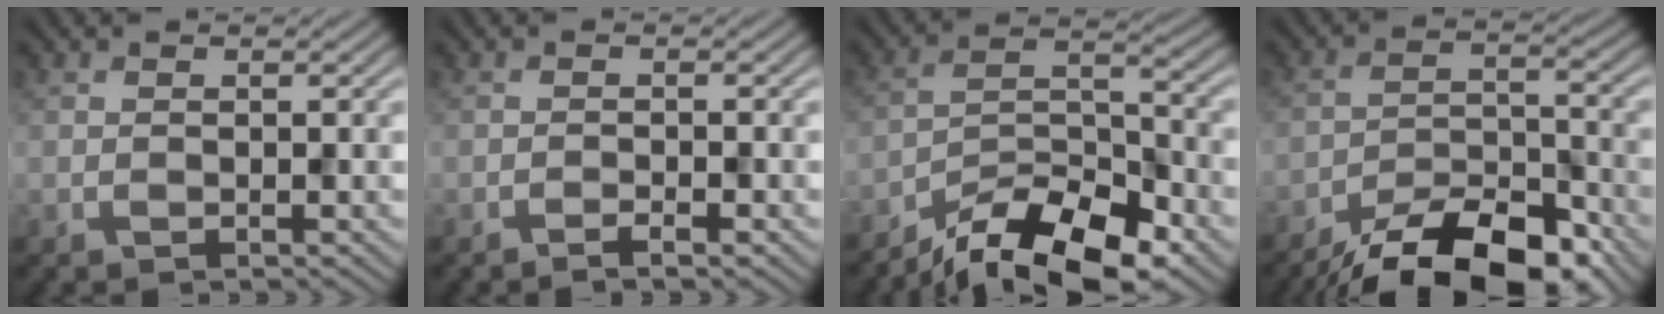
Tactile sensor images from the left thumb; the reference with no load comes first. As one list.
[{"total": 1.5, "force": [-1.1, 0.0, 1.0], "torque": [-0.017, 0.004, -0.021]}, {"total": 13.0, "force": [-10.3, 3.6, 7.0], "torque": [-0.123, 0.000, -0.189]}, {"total": 13.5, "force": [-10.7, 4.4, 7.1], "torque": [-0.114, -0.021, -0.174]}]